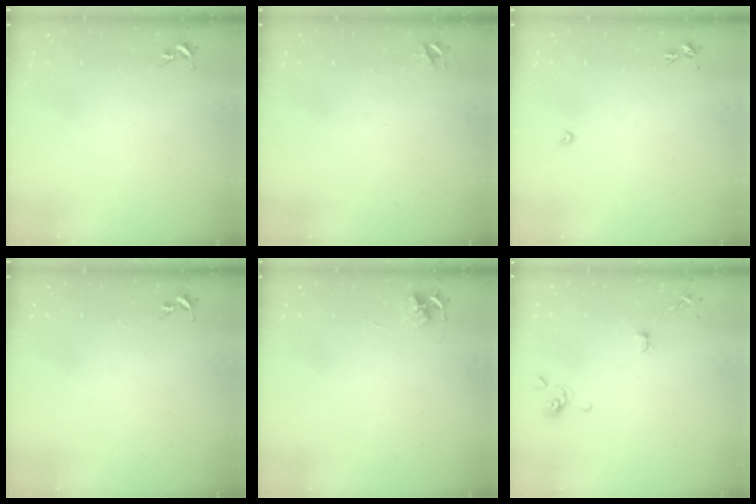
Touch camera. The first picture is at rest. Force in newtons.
{"total": 4.0, "press": 3.9, "slide": 0.4}
{"total": 2.2, "press": 2.2, "slide": 0.3}
{"total": 0.0}
{"total": 5.3, "press": 5.2, "slide": 0.6}
{"total": 4.6, "press": 4.6, "slide": 0.7}